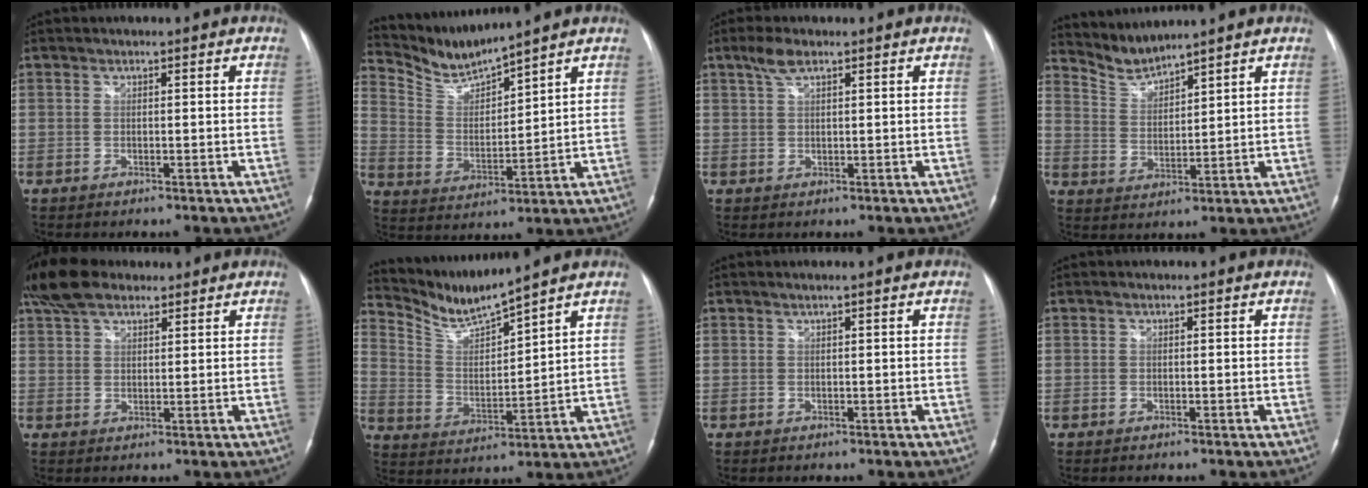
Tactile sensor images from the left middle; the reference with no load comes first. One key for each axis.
{"total": 7.9, "fx": 7.8, "fy": -0.7, "fz": 1.2, "tx": -0.043, "ty": -0.003, "tz": 0.169}
{"total": 2.8, "fx": 1.8, "fy": 0.9, "fz": 1.9, "tx": -0.045, "ty": 0.011, "tz": 0.040}
{"total": 4.7, "fx": 4.7, "fy": -0.7, "fz": -0.4, "tx": -0.004, "ty": -0.005, "tz": 0.103}
{"total": 8.4, "fx": 6.4, "fy": 3.7, "fz": 3.9, "tx": -0.085, "ty": 0.033, "tz": 0.124}
{"total": 8.4, "fx": 8.1, "fy": -1.3, "fz": 1.8, "tx": -0.052, "ty": -0.008, "tz": 0.172}
{"total": 0.5, "fx": 0.4, "fy": -0.2, "fz": 0.3, "tx": -0.013, "ty": 0.002, "tz": 0.013}
{"total": 0.0}